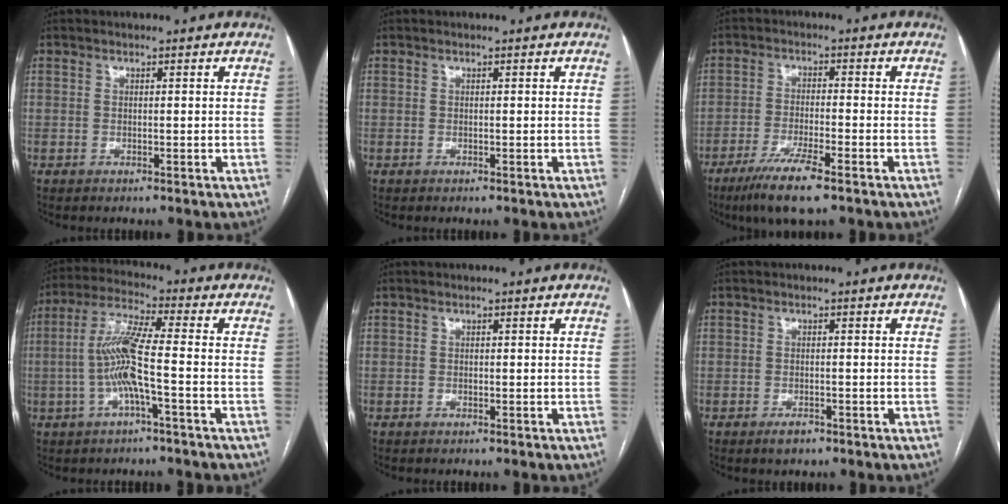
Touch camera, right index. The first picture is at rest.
{"total": 0.0}
{"total": 8.0, "force": [-5.3, 0.6, 6.0], "torque": [-0.114, -0.019, -0.092]}
{"total": 9.0, "force": [-1.7, 0.5, 8.8], "torque": [-0.186, 0.014, -0.039]}
{"total": 0.0}
{"total": 1.9, "force": [-1.3, 1.0, 1.0], "torque": [-0.014, 0.001, -0.017]}